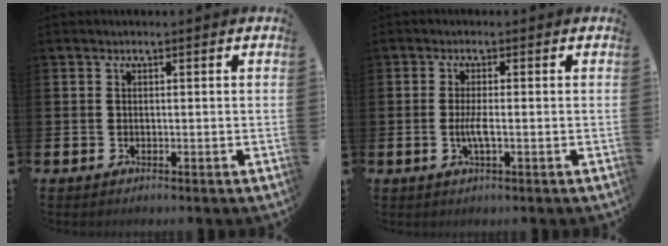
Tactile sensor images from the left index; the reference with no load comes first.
{"total": 2.4, "force": [-0.4, 0.3, 2.3], "torque": [-0.050, 0.001, -0.006]}